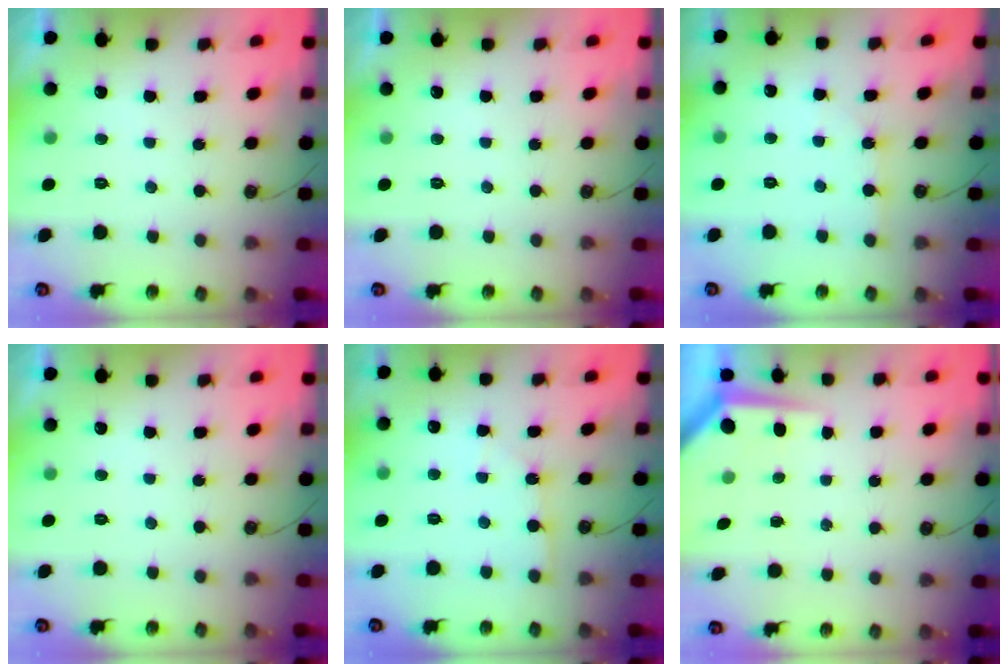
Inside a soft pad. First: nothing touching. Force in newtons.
{"total": 0.0}
{"total": 3.3, "press": 3.3, "slide": 0.5}
{"total": 0.0}
{"total": 3.2, "press": 3.1, "slide": 0.5}
{"total": 3.9, "press": 3.9, "slide": 0.3}